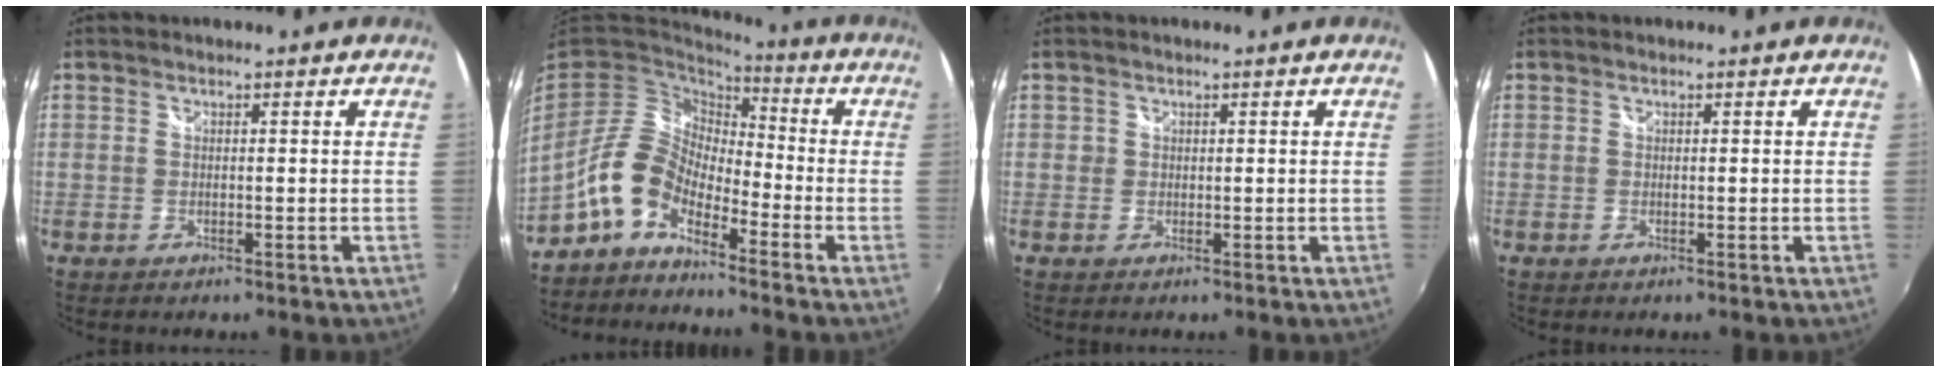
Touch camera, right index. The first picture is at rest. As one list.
[{"total": 9.5, "force": [-6.1, 4.6, 5.7], "torque": [-0.112, 0.020, -0.131]}, {"total": 0.9, "force": [0.1, 0.9, 0.1], "torque": [0.000, 0.000, -0.002]}, {"total": 0.0}]